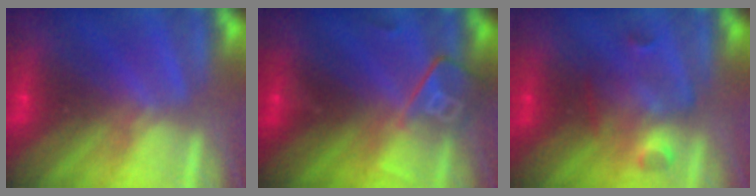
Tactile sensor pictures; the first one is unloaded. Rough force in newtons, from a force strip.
{"total": 2.8}
{"total": 2.9}